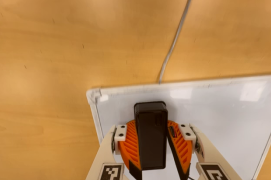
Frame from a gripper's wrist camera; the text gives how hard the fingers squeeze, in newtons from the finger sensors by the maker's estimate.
{"total": 10.3, "left": 12.4, "right": 8.1}